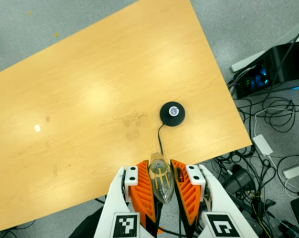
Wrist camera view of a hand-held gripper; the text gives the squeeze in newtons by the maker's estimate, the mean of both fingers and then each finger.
{"total": 21.0, "left": 23.1, "right": 19.0}